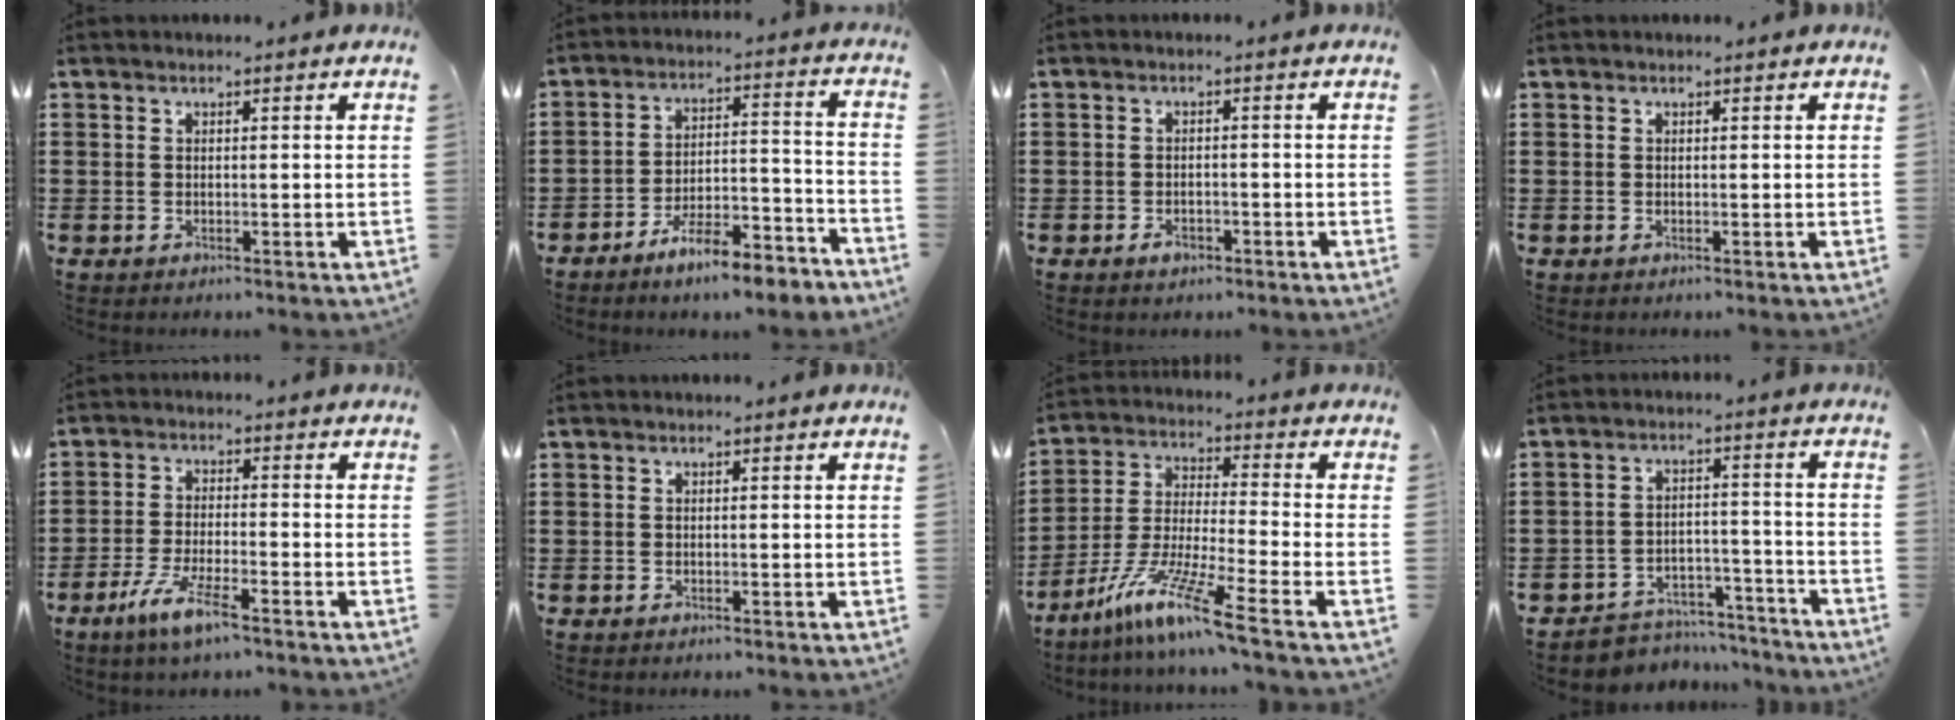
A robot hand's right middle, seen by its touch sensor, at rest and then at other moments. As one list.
[{"total": 7.7, "force": [-6.8, 0.8, 3.5], "torque": [-0.056, 0.012, -0.127]}, {"total": 1.5, "force": [-0.9, 0.9, 0.7], "torque": [-0.017, 0.000, -0.019]}, {"total": 0.0}, {"total": 5.9, "force": [-4.0, 0.8, 4.3], "torque": [-0.095, -0.010, -0.075]}, {"total": 0.0}, {"total": 10.7, "force": [-7.8, 0.1, 7.4], "torque": [-0.155, -0.007, -0.157]}, {"total": 5.0, "force": [-4.8, 1.2, 0.1], "torque": [-0.004, 0.014, -0.101]}]